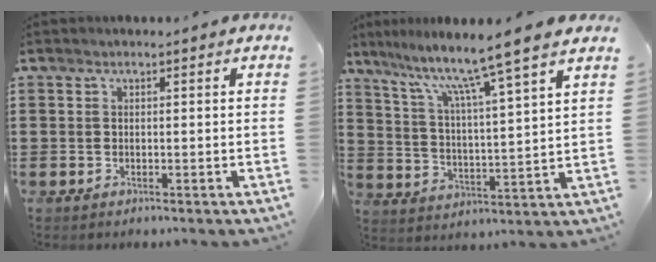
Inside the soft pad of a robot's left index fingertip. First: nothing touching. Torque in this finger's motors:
{"motor_torque": [2.14, 0.00, 0.91, 0.21]}